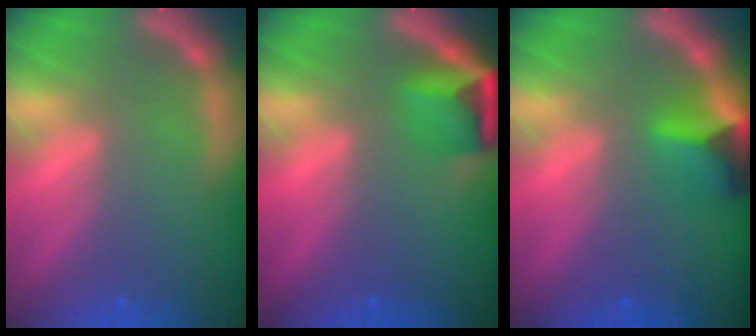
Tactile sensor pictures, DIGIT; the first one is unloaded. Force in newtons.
{"total": 4.4}
{"total": 4.5}